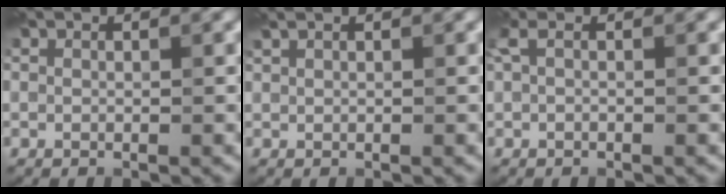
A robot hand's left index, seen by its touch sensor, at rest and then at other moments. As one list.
[{"total": 0.8, "force": [0.7, 0.2, 0.4], "torque": [-0.011, 0.002, 0.012]}, {"total": 1.1, "force": [0.2, 0.3, 1.1], "torque": [-0.028, 0.005, 0.001]}]